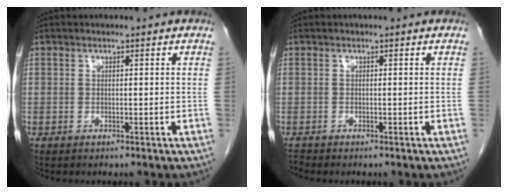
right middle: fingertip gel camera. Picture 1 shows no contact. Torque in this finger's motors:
{"motor_torque": [-0.07, -0.07, -0.02, -0.01]}